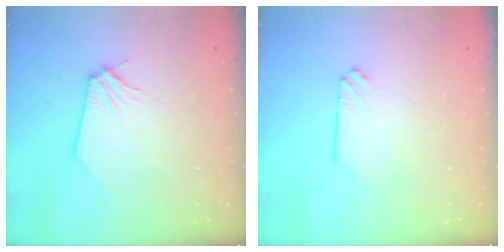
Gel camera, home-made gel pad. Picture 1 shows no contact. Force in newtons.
{"total": 0.0}